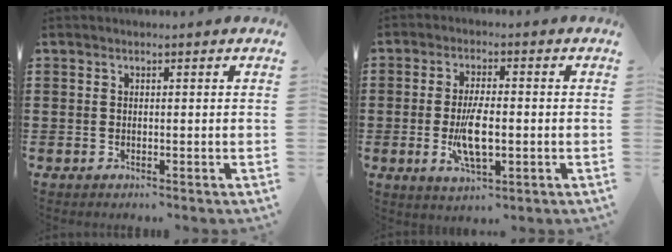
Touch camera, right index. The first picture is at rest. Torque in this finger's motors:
{"motor_torque": [1.71, 0.43, 0.80, 0.21]}